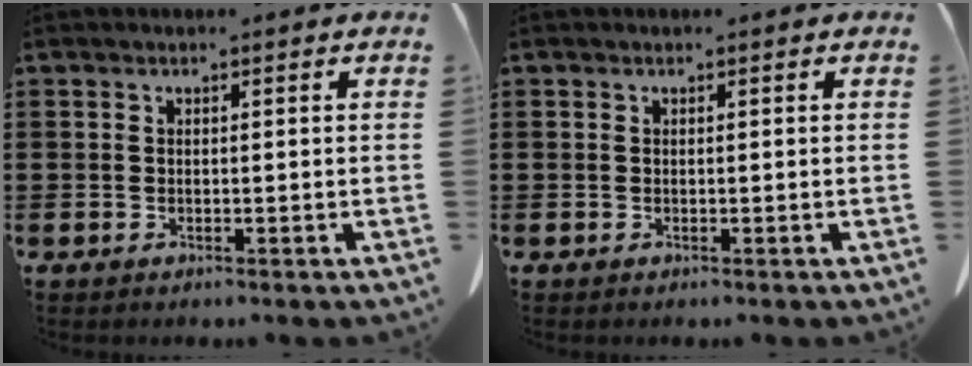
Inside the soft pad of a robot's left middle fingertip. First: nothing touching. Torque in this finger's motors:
{"motor_torque": [0.01, 0.00, 0.00, -0.01]}